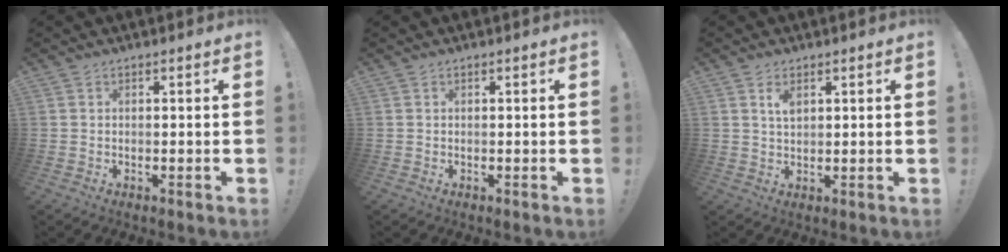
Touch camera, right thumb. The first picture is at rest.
{"total": 0.0}
{"total": 3.4, "force": [1.7, 1.7, 2.3], "torque": [-0.027, -0.010, 0.026]}